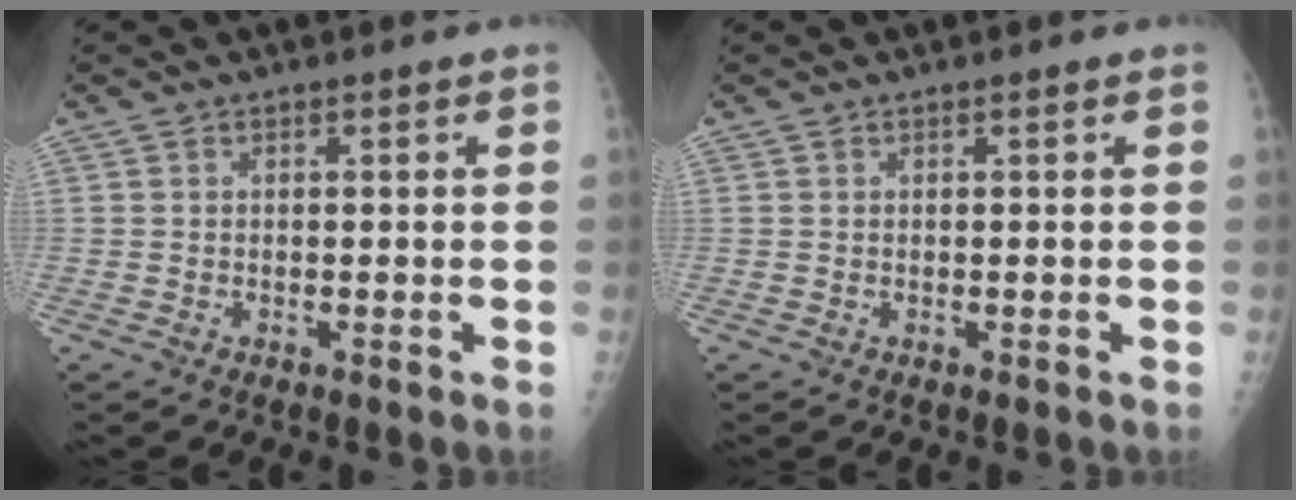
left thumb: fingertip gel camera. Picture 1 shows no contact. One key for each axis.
{"total": 0.0}